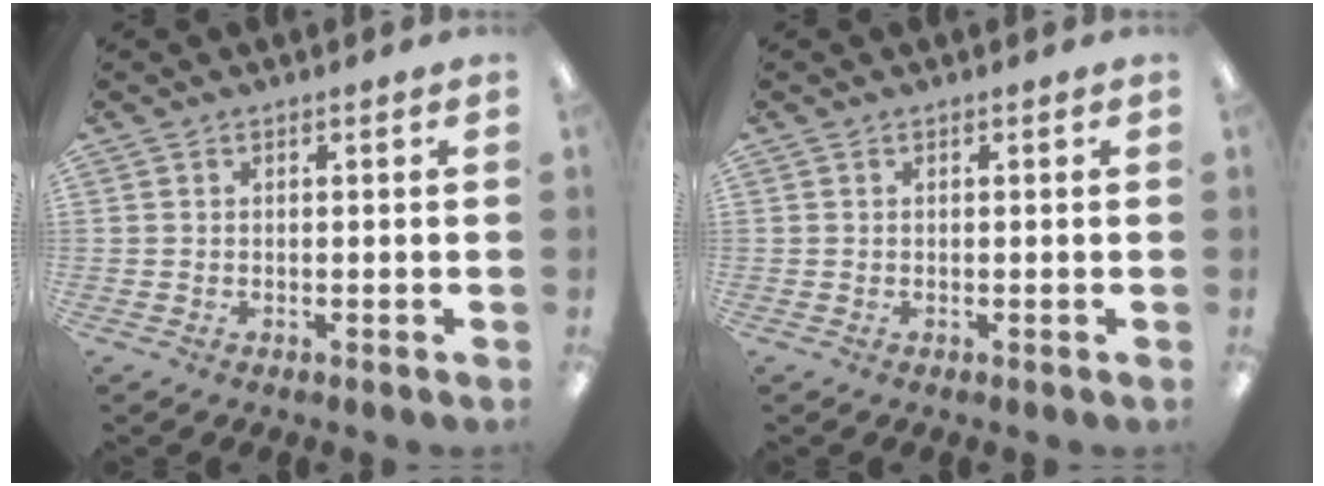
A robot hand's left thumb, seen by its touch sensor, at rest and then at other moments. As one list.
[{"total": 0.0}]